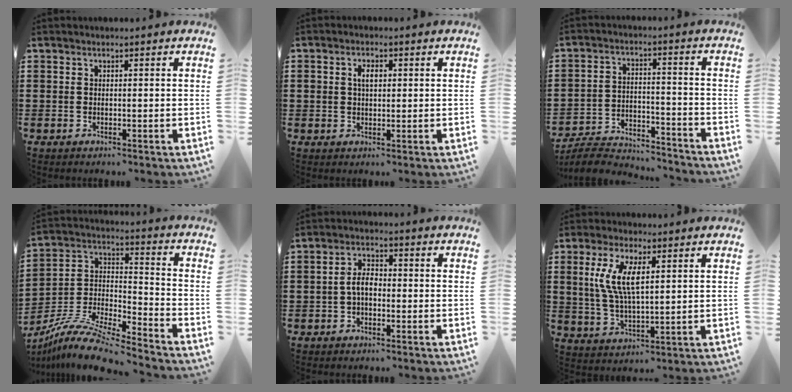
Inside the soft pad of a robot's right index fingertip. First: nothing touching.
{"total": 2.6, "force": [0.5, 1.6, 2.0], "torque": [-0.041, 0.011, 0.007]}
{"total": 5.9, "force": [-5.7, 0.9, 1.1], "torque": [-0.031, 0.006, -0.114]}
{"total": 10.6, "force": [-9.5, 1.5, 4.5], "torque": [-0.096, 0.012, -0.193]}
{"total": 3.5, "force": [-0.7, 1.8, 3.0], "torque": [-0.076, -0.002, -0.020]}
{"total": 7.5, "force": [2.4, 2.4, 6.7], "torque": [-0.141, 0.005, 0.039]}